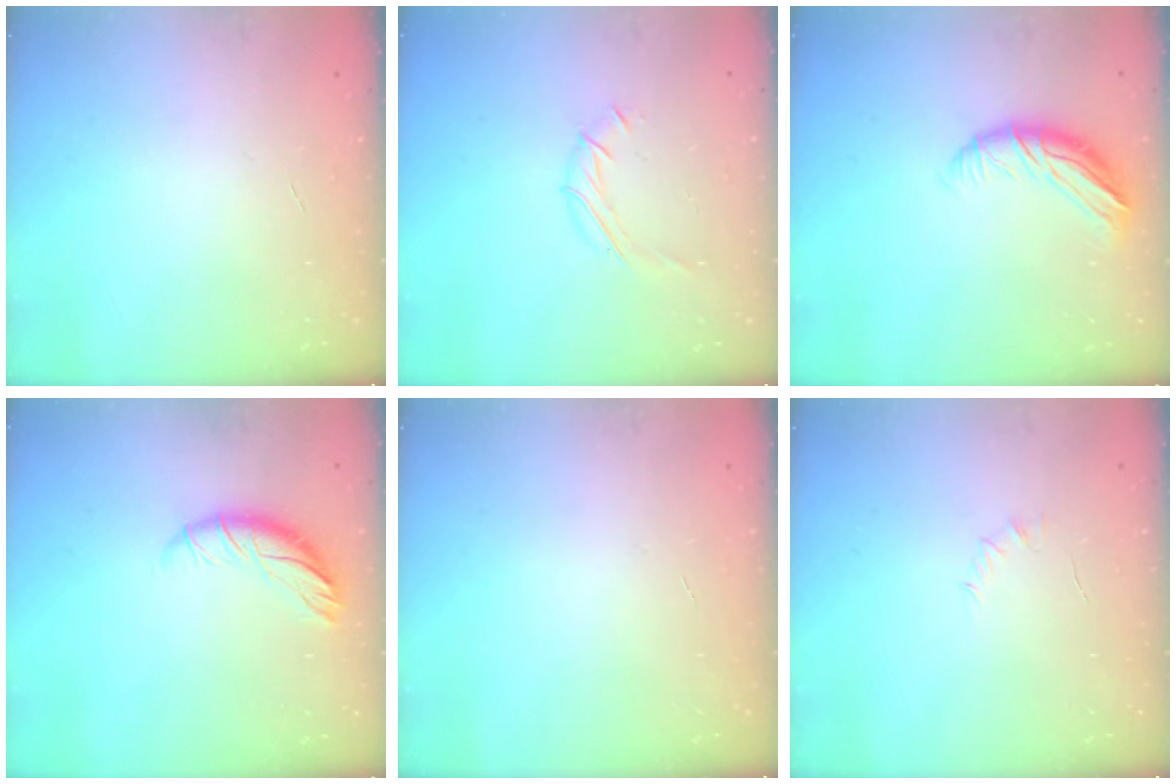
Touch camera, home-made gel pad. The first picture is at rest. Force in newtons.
{"total": 6.3, "press": 6.3, "slide": 0.6}
{"total": 11.1, "press": 11.0, "slide": 1.4}
{"total": 9.0, "press": 9.0, "slide": 1.2}
{"total": 0.0}
{"total": 4.1, "press": 3.9, "slide": 1.3}